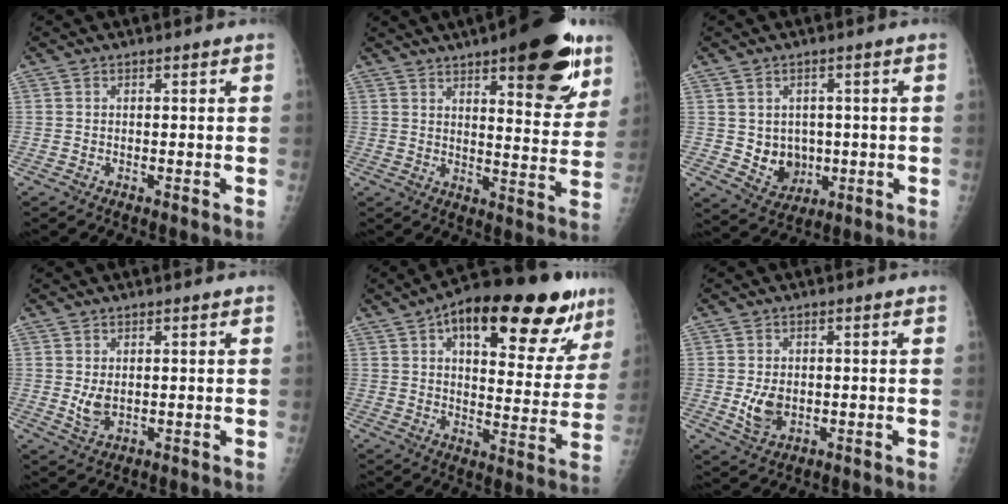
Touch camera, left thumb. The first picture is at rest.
{"total": 19.8, "force": [11.2, 6.5, 14.9], "torque": [-0.163, -0.049, 0.153]}
{"total": 6.8, "force": [-0.1, 5.8, 3.6], "torque": [-0.024, -0.005, 0.017]}
{"total": 3.5, "force": [0.6, 2.1, 2.7], "torque": [-0.044, -0.012, 0.018]}
{"total": 26.2, "force": [14.1, 10.6, 19.5], "torque": [-0.239, -0.012, 0.202]}
{"total": 4.9, "force": [-0.3, 3.4, 3.5], "torque": [-0.055, -0.007, 0.003]}